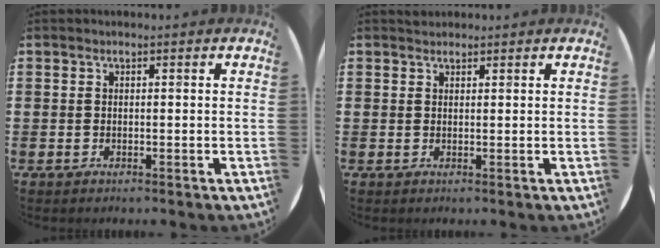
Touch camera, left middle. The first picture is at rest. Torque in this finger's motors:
{"motor_torque": [0.30, -0.31, -0.02, 0.00]}